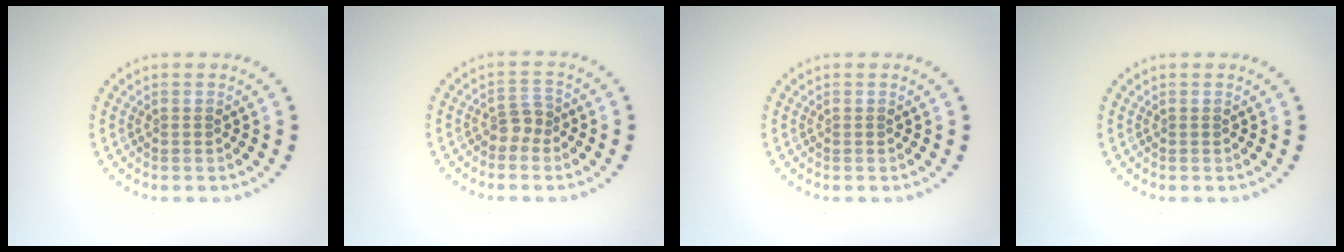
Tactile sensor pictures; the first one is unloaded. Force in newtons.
{"total": 1.8, "press": 1.4, "slide": 1.1}
{"total": 0.0}
{"total": 0.0}